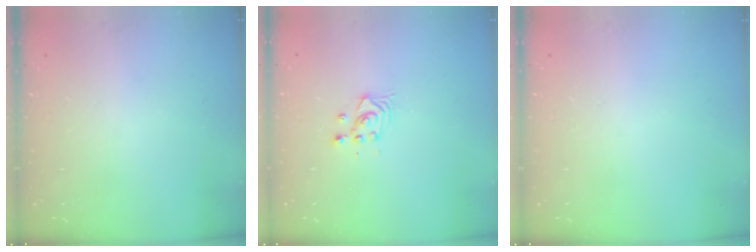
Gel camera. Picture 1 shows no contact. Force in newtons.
{"total": 3.7, "press": 3.7, "slide": 0.3}
{"total": 0.0}